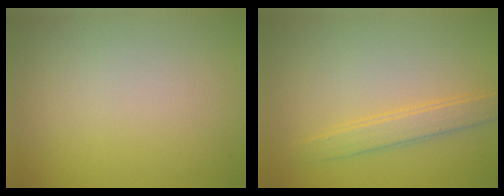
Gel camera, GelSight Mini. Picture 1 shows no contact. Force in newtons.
{"total": 2.5, "press": 2.5, "slide": 0.1}